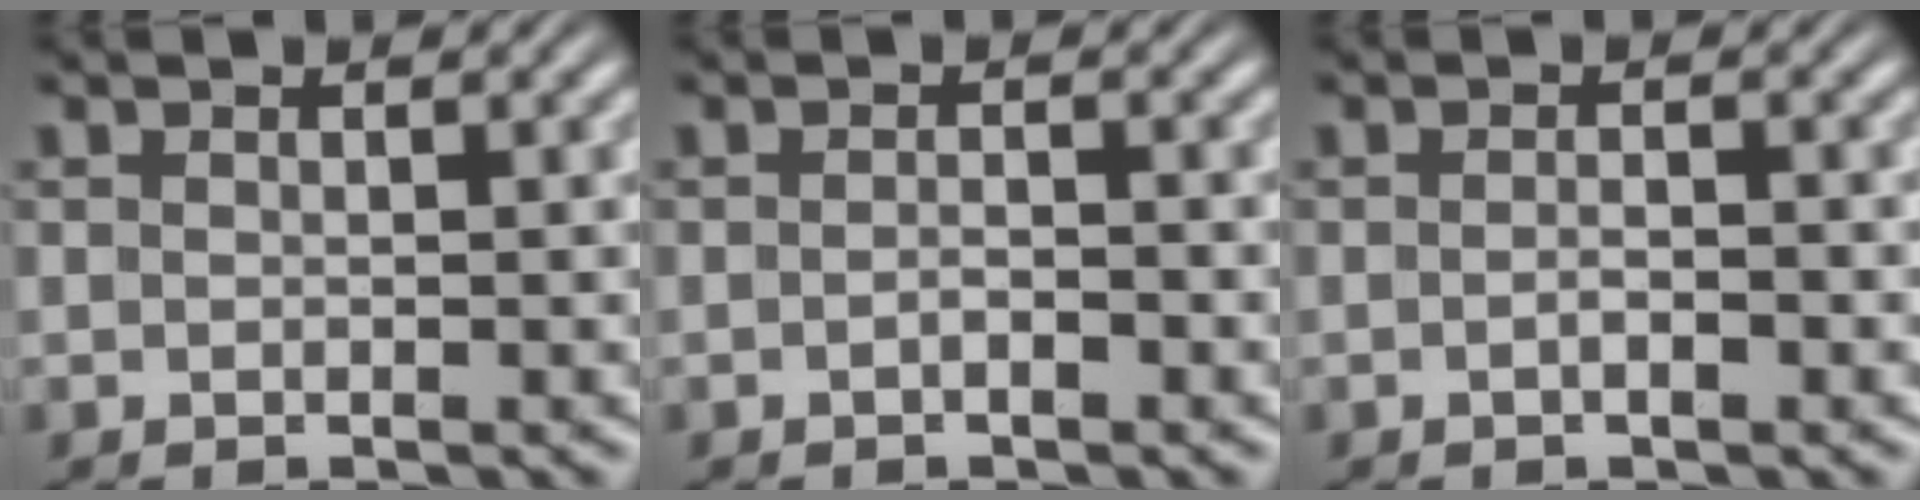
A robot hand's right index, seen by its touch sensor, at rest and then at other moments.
{"total": 1.0, "force": [-0.7, 0.3, 0.6], "torque": [0.000, 0.004, -0.017]}
{"total": 1.2, "force": [-0.7, 0.4, 0.9], "torque": [-0.006, 0.002, -0.016]}